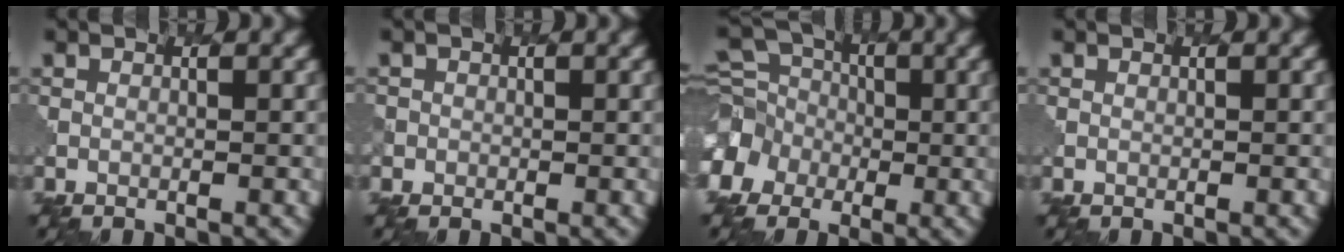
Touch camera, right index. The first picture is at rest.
{"total": 1.0, "force": [-0.2, 0.9, -0.2], "torque": [0.008, -0.007, -0.004]}
{"total": 8.5, "force": [-2.3, 7.4, 3.4], "torque": [-0.074, -0.004, -0.061]}
{"total": 0.0}